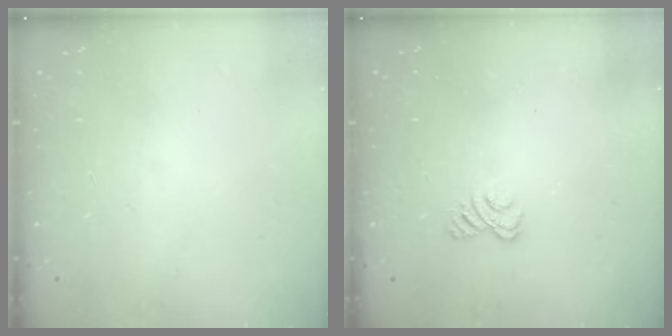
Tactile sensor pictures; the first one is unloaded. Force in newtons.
{"total": 2.9, "press": 2.6, "slide": 1.3}